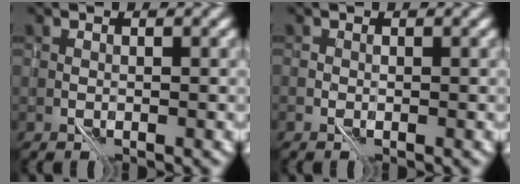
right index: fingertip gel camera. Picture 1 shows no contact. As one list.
[{"total": 0.0}]